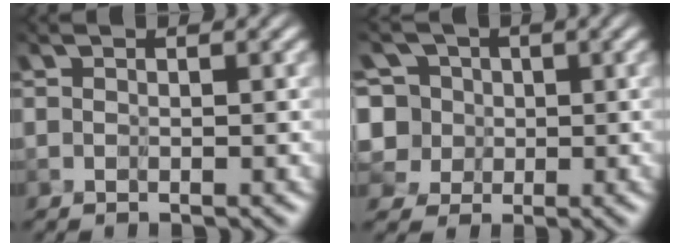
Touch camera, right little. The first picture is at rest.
{"total": 5.4, "force": [-0.5, 5.3, 1.2], "torque": [-0.057, 0.029, -0.034]}